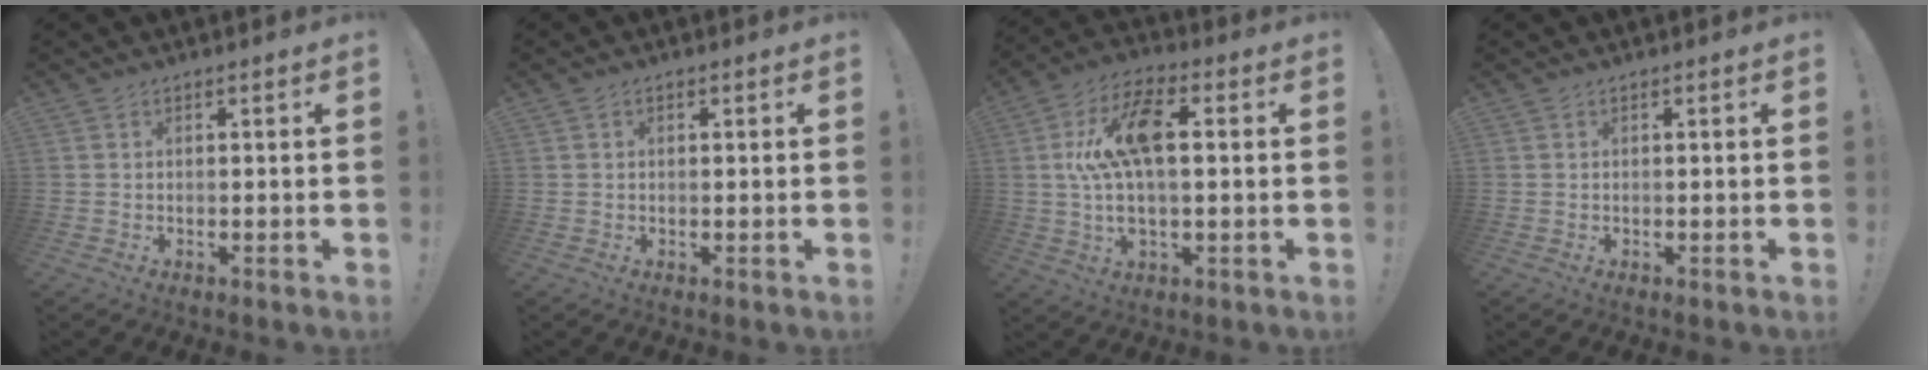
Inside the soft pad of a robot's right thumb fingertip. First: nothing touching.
{"total": 0.7, "force": [0.0, 0.6, 0.4], "torque": [-0.007, 0.003, 0.001]}
{"total": 13.1, "force": [1.9, 6.1, 11.5], "torque": [-0.191, -0.002, 0.033]}
{"total": 0.0}